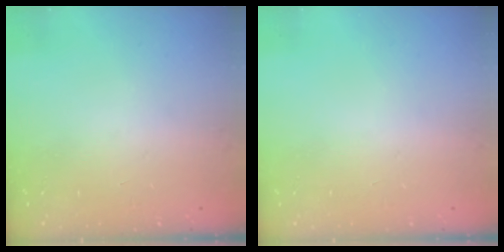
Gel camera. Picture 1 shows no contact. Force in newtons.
{"total": 0.0}